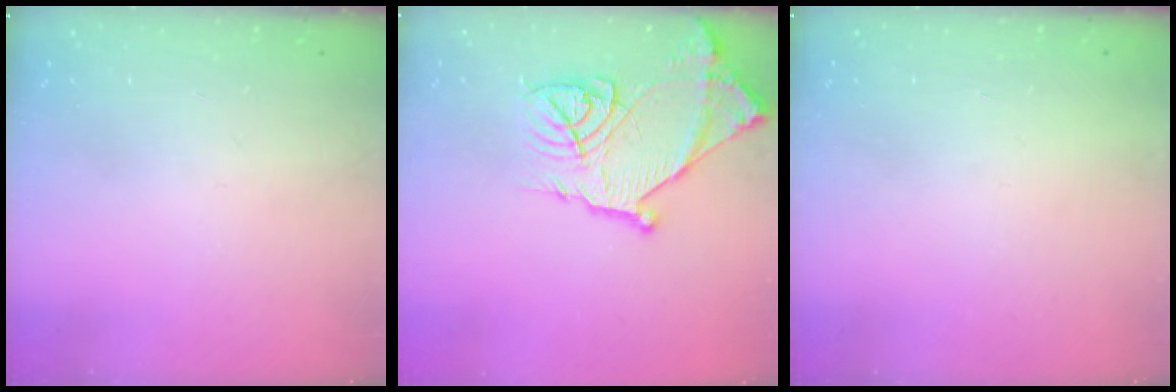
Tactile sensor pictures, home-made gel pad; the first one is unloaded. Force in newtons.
{"total": 18.2, "press": 18.2, "slide": 1.4}
{"total": 1.7, "press": 1.7, "slide": 0.1}